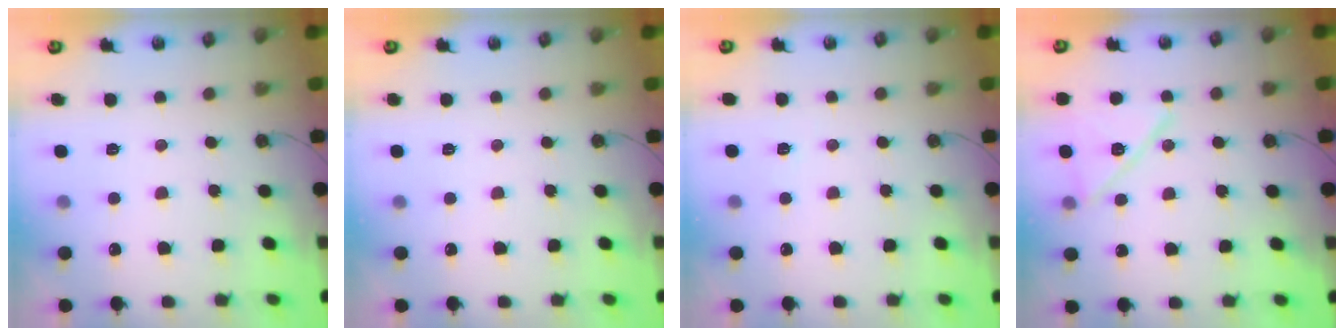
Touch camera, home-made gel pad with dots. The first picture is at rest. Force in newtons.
{"total": 0.0}
{"total": 2.5, "press": 1.8, "slide": 1.7}
{"total": 13.3, "press": 13.3, "slide": 0.2}